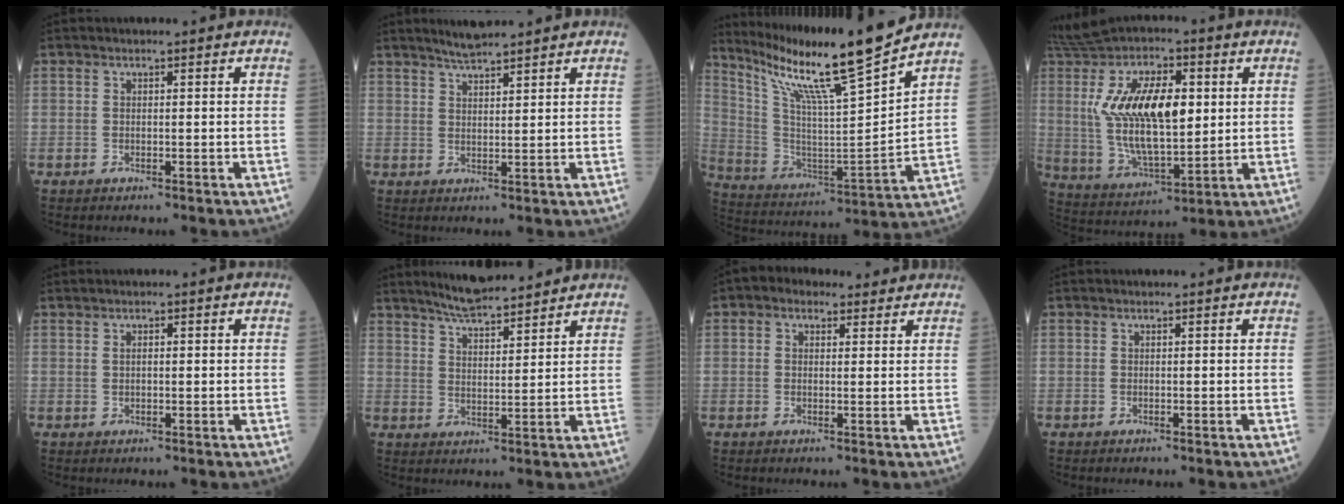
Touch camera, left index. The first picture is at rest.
{"total": 3.7, "force": [3.5, -0.1, 1.4], "torque": [-0.028, 0.006, 0.065]}
{"total": 19.1, "force": [15.4, -1.1, 11.2], "torque": [-0.200, -0.025, 0.267]}
{"total": 18.1, "force": [3.5, 6.7, 16.4], "torque": [-0.329, 0.012, 0.067]}
{"total": 1.0, "force": [0.3, 0.5, 0.8], "torque": [-0.017, 0.009, 0.008]}
{"total": 8.5, "force": [7.8, 1.1, 3.3], "torque": [-0.059, 0.014, 0.134]}
{"total": 4.2, "force": [2.8, 2.6, 1.7], "torque": [-0.032, 0.031, 0.044]}
{"total": 0.0}